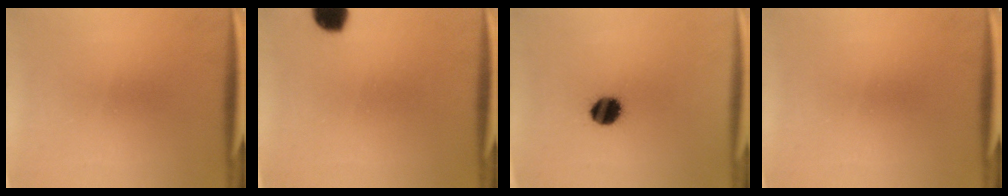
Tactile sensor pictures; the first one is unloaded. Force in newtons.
{"total": 5.8}
{"total": 7.7}
{"total": 0.0}